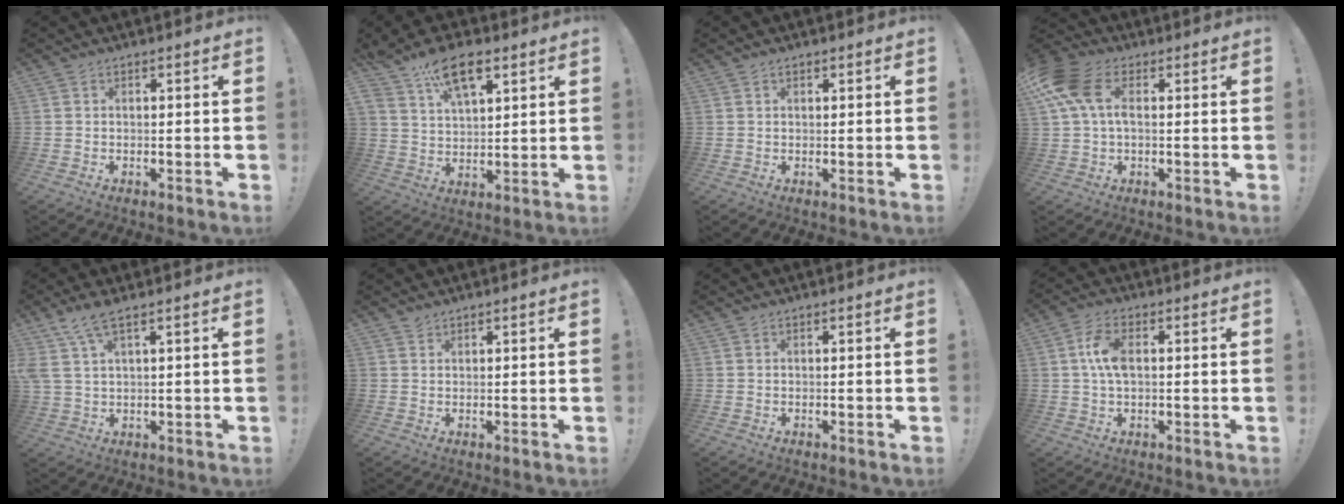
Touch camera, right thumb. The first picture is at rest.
{"total": 12.3, "force": [7.3, 6.3, 7.6], "torque": [-0.124, -0.025, 0.133]}
{"total": 0.8, "force": [0.5, 0.5, 0.4], "torque": [-0.005, 0.000, 0.008]}
{"total": 12.1, "force": [2.9, 7.3, 9.2], "torque": [-0.196, -0.002, 0.055]}
{"total": 6.7, "force": [3.9, 1.7, 5.2], "torque": [-0.102, -0.011, 0.077]}
{"total": 1.2, "force": [1.0, 0.4, 0.3], "torque": [-0.003, -0.003, 0.020]}
{"total": 0.0}
{"total": 7.4, "force": [0.9, 3.8, 6.3], "torque": [-0.123, 0.007, 0.016]}